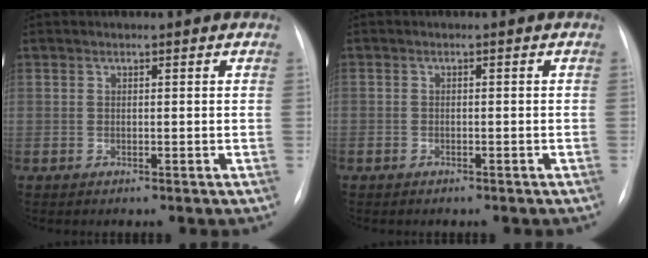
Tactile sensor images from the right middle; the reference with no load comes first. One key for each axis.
{"total": 0.9, "fx": -0.7, "fy": 0.5, "fz": 0.2, "tx": -0.008, "ty": 0.002, "tz": -0.011}